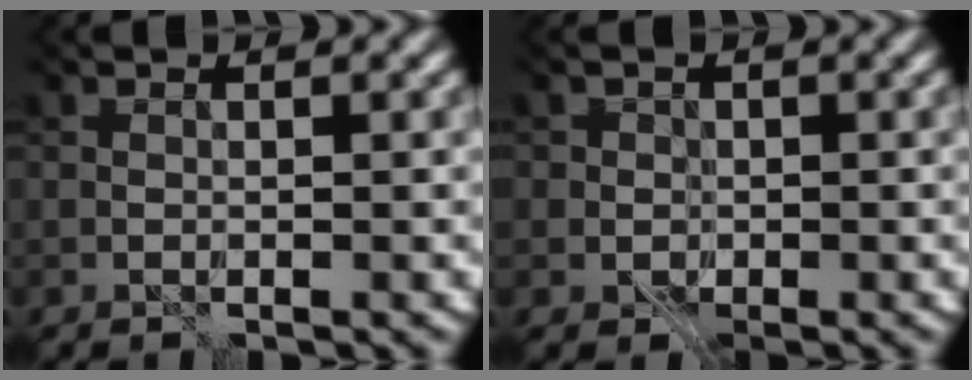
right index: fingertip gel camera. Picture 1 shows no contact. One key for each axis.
{"total": 1.4, "fx": 0.6, "fy": 1.3, "fz": -0.1, "tx": 0.021, "ty": 0.006, "tz": 0.002}